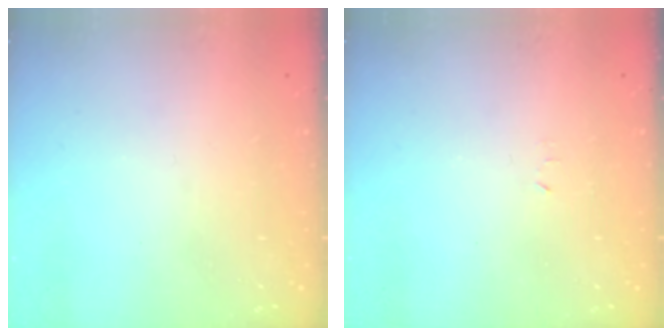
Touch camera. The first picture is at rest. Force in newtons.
{"total": 2.4, "press": 2.4, "slide": 0.4}